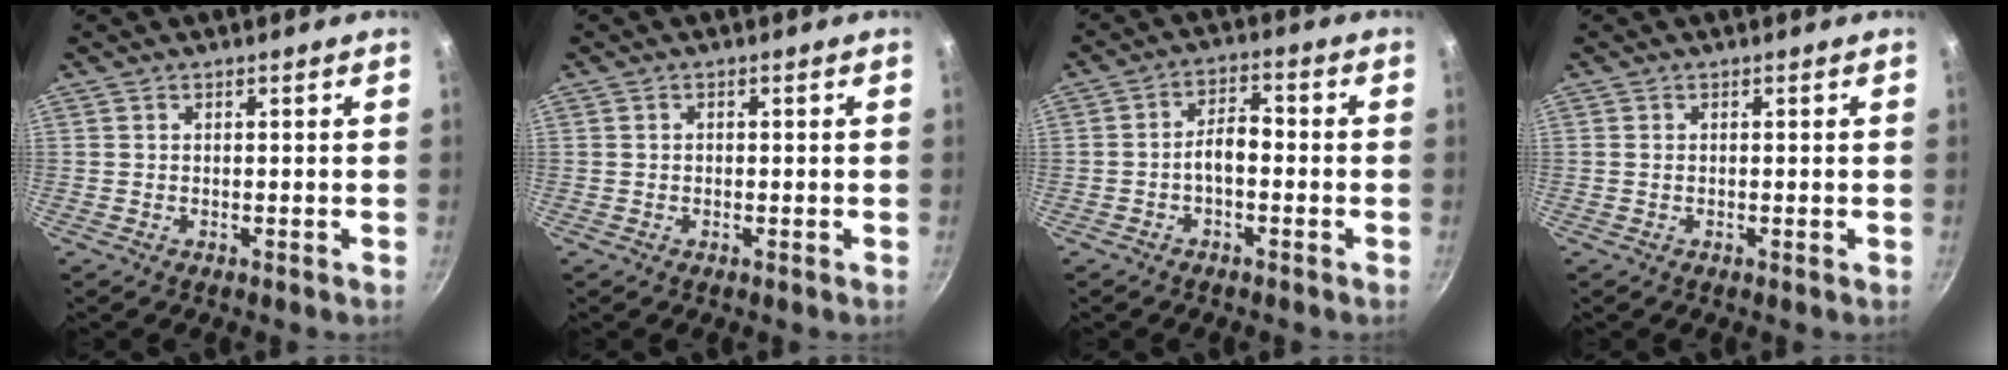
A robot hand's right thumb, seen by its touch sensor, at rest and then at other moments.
{"total": 0.7, "force": [0.0, 0.6, 0.3], "torque": [-0.002, 0.004, 0.000]}
{"total": 4.9, "force": [-1.4, 2.6, 3.9], "torque": [-0.054, 0.027, -0.031]}
{"total": 0.0}